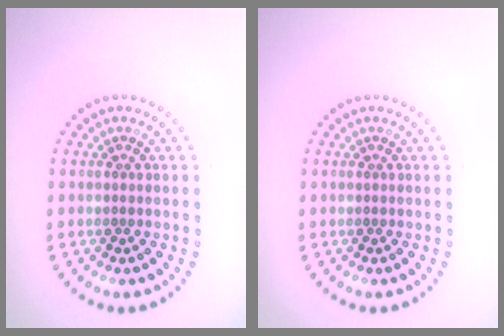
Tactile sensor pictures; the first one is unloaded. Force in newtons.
{"total": 0.0}